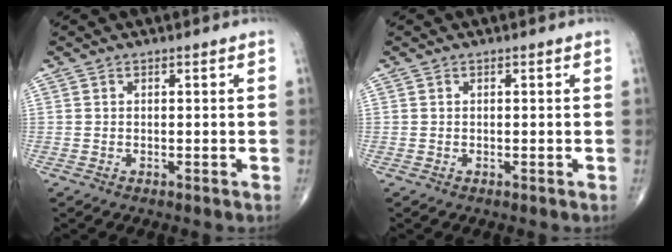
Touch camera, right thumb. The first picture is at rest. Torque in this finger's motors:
{"motor_torque": [0.11, 0.10, -0.01, 0.00, 0.04]}